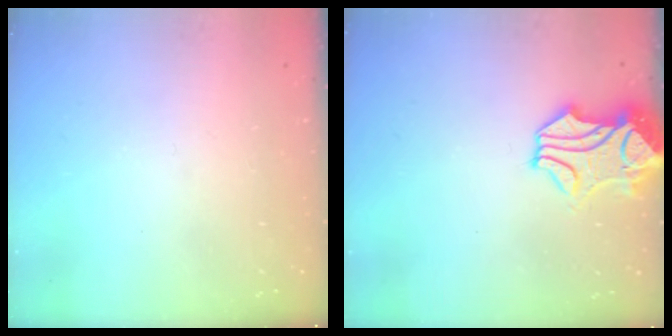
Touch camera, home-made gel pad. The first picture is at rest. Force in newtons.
{"total": 2.4, "press": 2.1, "slide": 1.2}